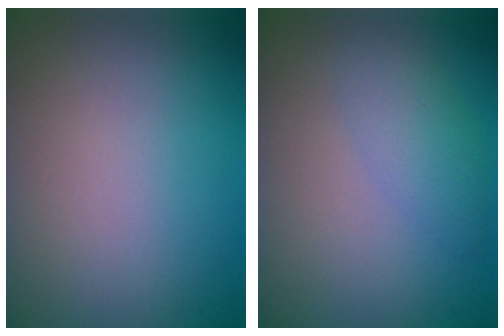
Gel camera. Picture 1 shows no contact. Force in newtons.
{"total": 2.2, "press": 2.2, "slide": 0.0}